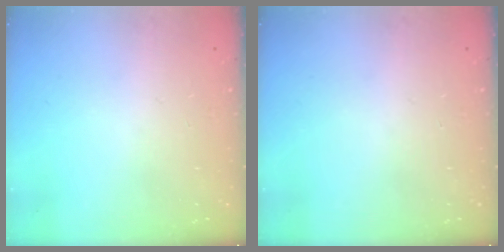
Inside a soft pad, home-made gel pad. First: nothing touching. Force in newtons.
{"total": 0.0}